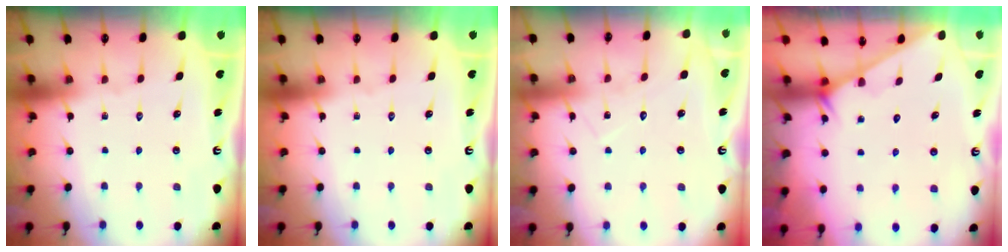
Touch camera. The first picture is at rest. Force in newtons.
{"total": 0.0}
{"total": 7.7, "press": 7.7, "slide": 0.5}
{"total": 1.5, "press": 1.4, "slide": 0.1}